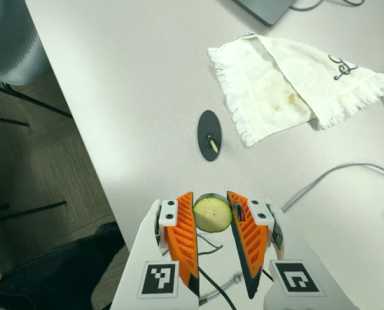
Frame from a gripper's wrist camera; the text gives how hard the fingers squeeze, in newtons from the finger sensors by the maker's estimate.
{"total": 12.3, "left": 12.7, "right": 11.9}